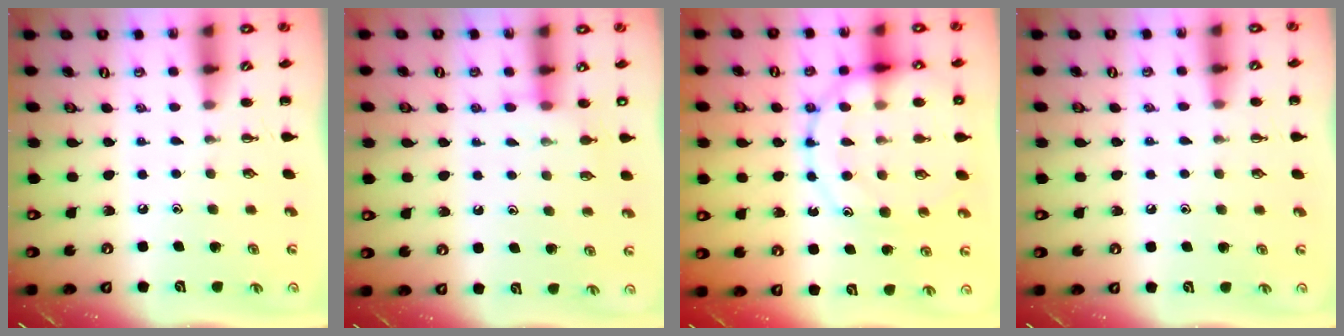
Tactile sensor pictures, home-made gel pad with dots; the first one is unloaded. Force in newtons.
{"total": 7.5, "press": 7.4, "slide": 1.1}
{"total": 18.4, "press": 18.2, "slide": 2.3}
{"total": 6.2, "press": 5.8, "slide": 2.3}